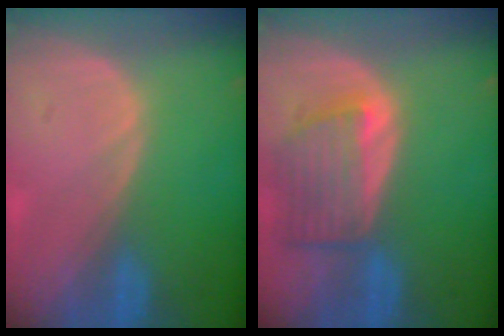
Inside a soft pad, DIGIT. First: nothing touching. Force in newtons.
{"total": 7.0, "press": 6.6, "slide": 2.4}